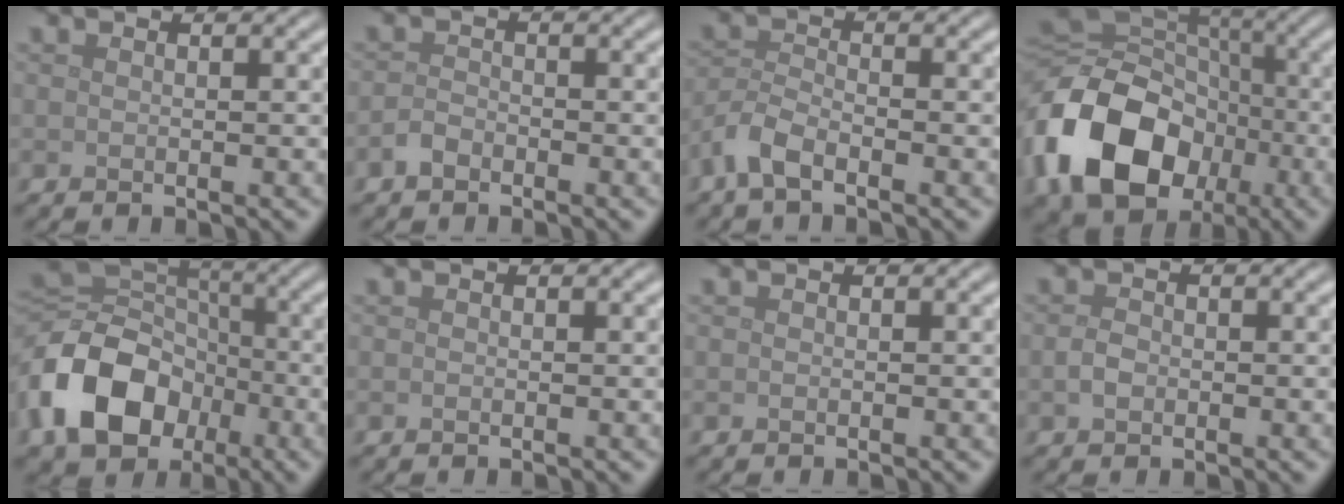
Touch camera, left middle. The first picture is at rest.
{"total": 1.3, "force": [-1.0, 0.7, 0.6], "torque": [-0.010, 0.003, -0.023]}
{"total": 3.1, "force": [-2.2, 1.1, 2.0], "torque": [-0.043, 0.001, -0.055]}
{"total": 15.9, "force": [-5.4, 12.0, 8.9], "torque": [-0.221, -0.030, -0.105]}
{"total": 11.9, "force": [-4.9, 8.5, 6.8], "torque": [-0.150, -0.005, -0.105]}
{"total": 0.0}
{"total": 0.0}
{"total": 1.2, "force": [-0.3, 0.9, 0.7], "torque": [-0.017, 0.000, -0.010]}